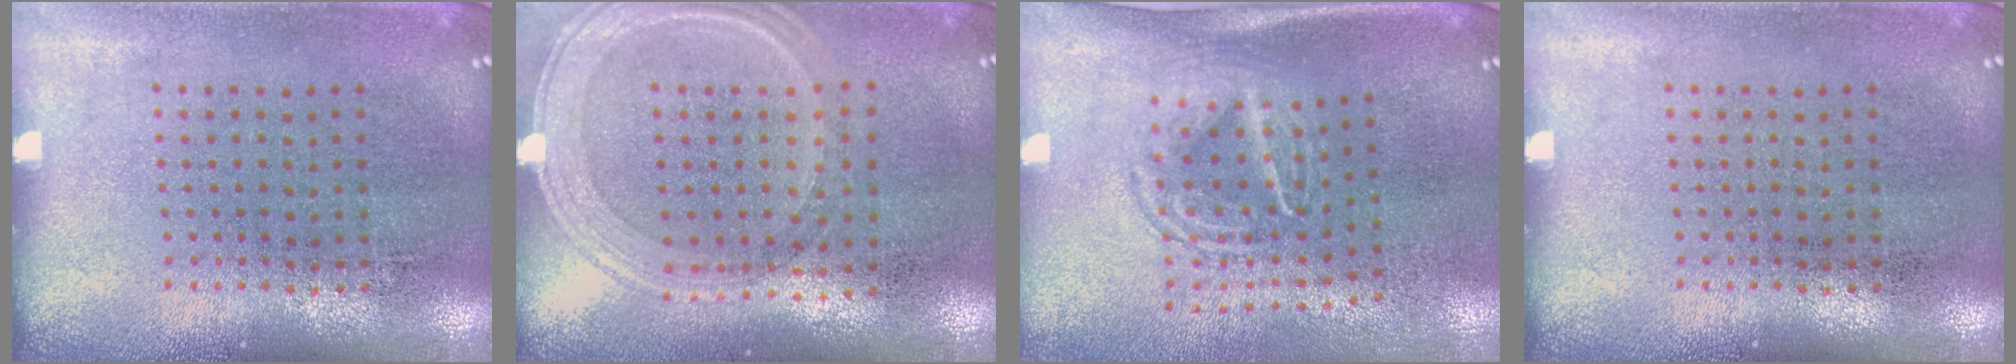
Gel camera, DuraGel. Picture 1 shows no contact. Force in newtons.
{"total": 1.2, "press": 1.2, "slide": 0.3}
{"total": 1.6, "press": 1.2, "slide": 1.1}
{"total": 0.0}